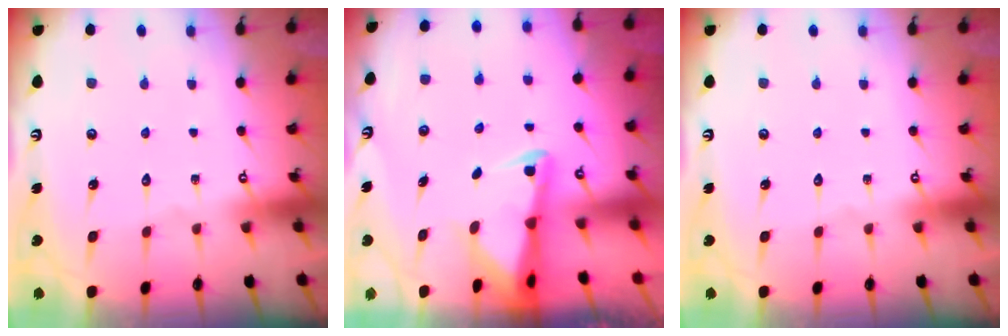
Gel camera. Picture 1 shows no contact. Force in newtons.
{"total": 2.5, "press": 2.5, "slide": 0.6}
{"total": 0.0}